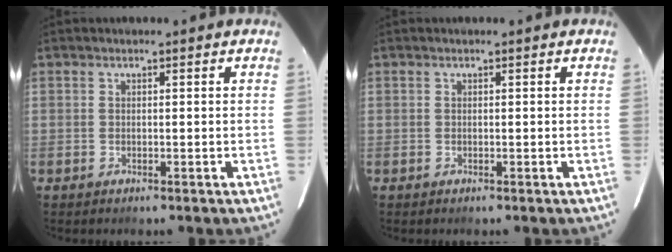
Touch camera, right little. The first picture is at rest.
{"total": 0.0}